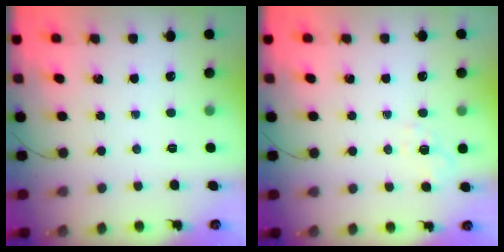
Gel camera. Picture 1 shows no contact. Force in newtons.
{"total": 1.9, "press": 0.8, "slide": 1.8}